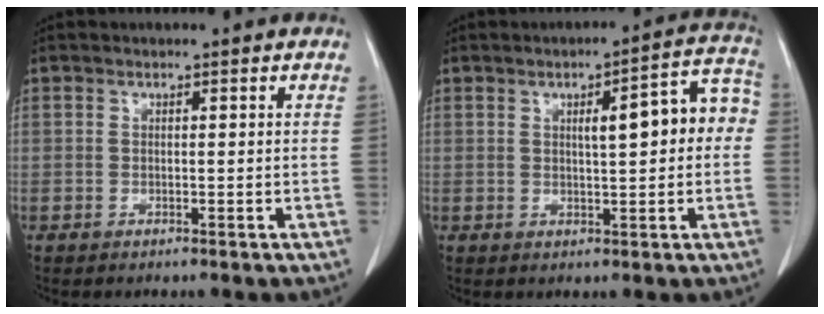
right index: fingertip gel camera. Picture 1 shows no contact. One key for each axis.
{"total": 8.8, "fx": 0.9, "fy": 1.9, "fz": 8.5, "tx": -0.111, "ty": 0.033, "tz": 0.010}